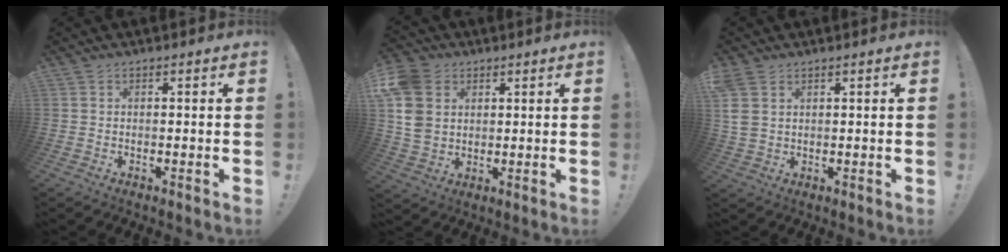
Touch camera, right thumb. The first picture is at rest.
{"total": 12.2, "force": [3.3, 10.0, 6.0], "torque": [-0.124, -0.011, 0.069]}
{"total": 5.6, "force": [2.5, 3.8, 3.3], "torque": [-0.064, -0.003, 0.052]}